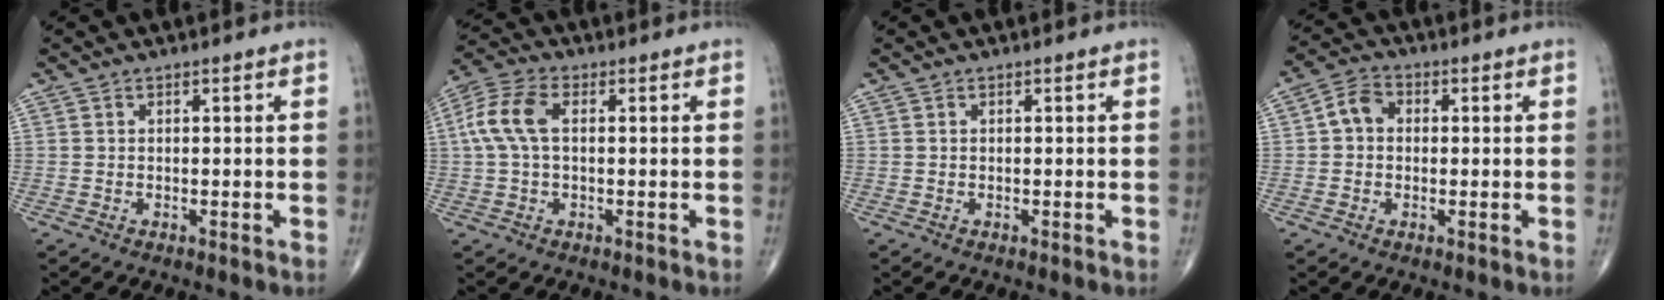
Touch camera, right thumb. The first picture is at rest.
{"total": 8.3, "force": [1.1, 4.6, 6.8], "torque": [-0.164, 0.025, 0.019]}
{"total": 0.0}
{"total": 4.9, "force": [0.2, 4.0, 2.9], "torque": [-0.042, 0.015, -0.005]}